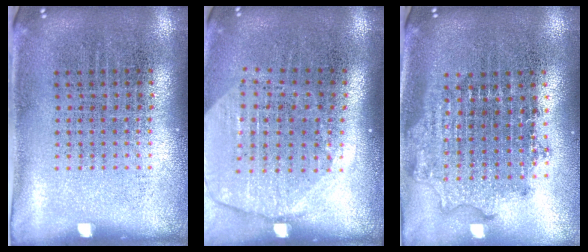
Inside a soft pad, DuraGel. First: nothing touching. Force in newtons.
{"total": 2.1, "press": 1.8, "slide": 0.9}
{"total": 1.8, "press": 1.5, "slide": 1.0}